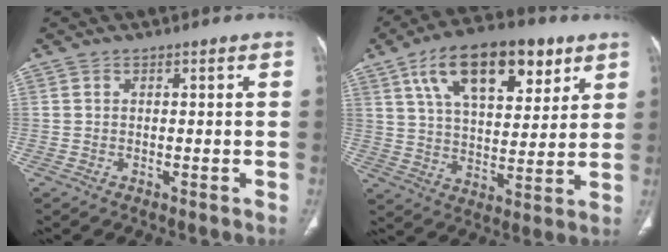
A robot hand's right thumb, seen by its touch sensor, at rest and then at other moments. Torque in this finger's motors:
{"motor_torque": [0.34, 4.67, 1.41, 0.47, 0.12]}